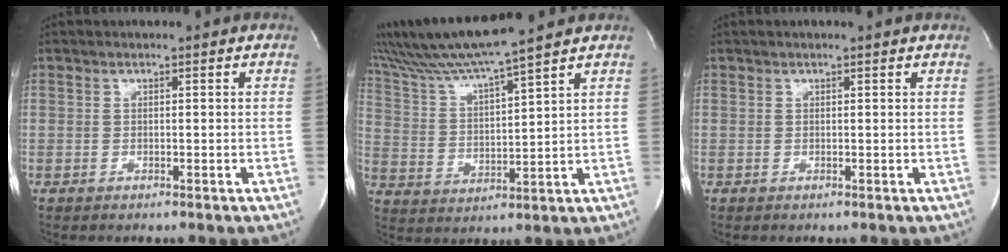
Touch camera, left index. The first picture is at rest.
{"total": 13.3, "force": [11.7, -1.4, 6.2], "torque": [-0.135, 0.006, 0.213]}
{"total": 1.3, "force": [1.2, -0.1, 0.5], "torque": [-0.013, 0.011, 0.015]}